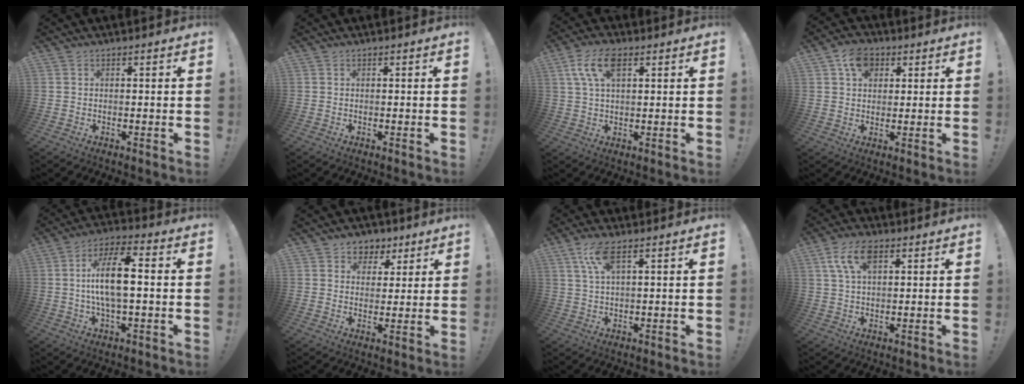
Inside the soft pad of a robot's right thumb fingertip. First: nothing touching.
{"total": 0.0}
{"total": 9.4, "force": [3.8, 4.4, 7.3], "torque": [-0.140, 0.005, 0.072]}
{"total": 8.0, "force": [3.8, 5.9, 3.9], "torque": [-0.061, -0.004, 0.072]}
{"total": 13.1, "force": [0.3, 4.6, 12.2], "torque": [-0.220, 0.006, -0.001]}
{"total": 6.1, "force": [3.0, 5.3, 0.7], "torque": [-0.001, -0.021, 0.060]}
{"total": 6.6, "force": [3.3, 1.7, 5.4], "torque": [-0.102, -0.002, 0.059]}
{"total": 8.8, "force": [3.9, 4.4, 6.5], "torque": [-0.121, 0.000, 0.071]}